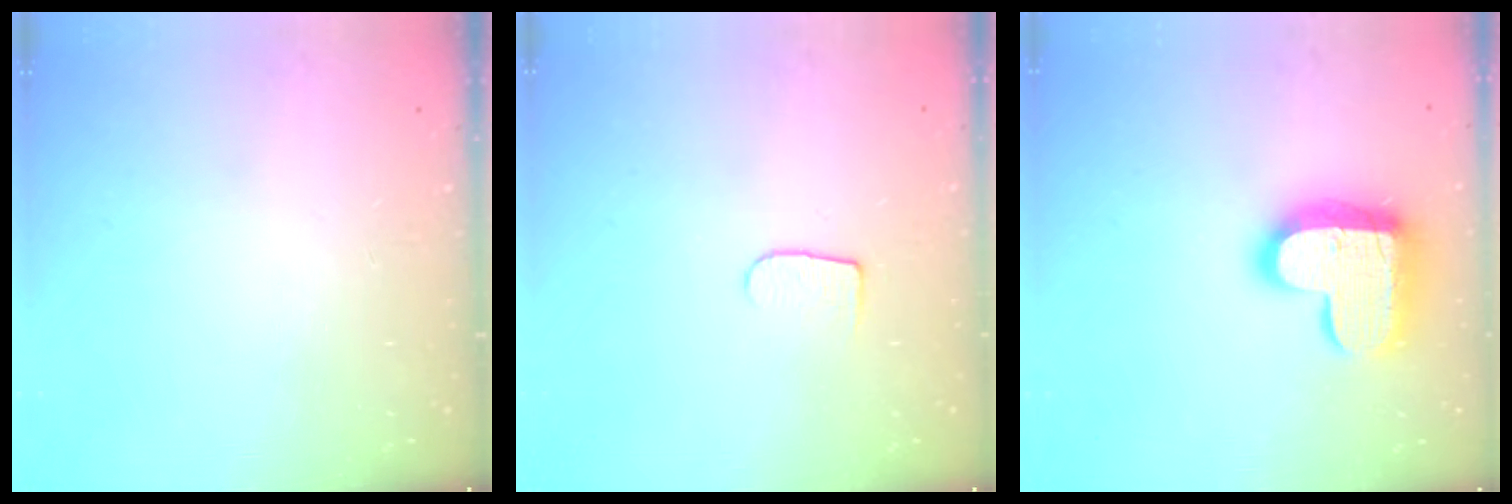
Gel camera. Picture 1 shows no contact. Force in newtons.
{"total": 5.8, "press": 5.8, "slide": 0.7}
{"total": 17.7, "press": 17.7, "slide": 1.2}